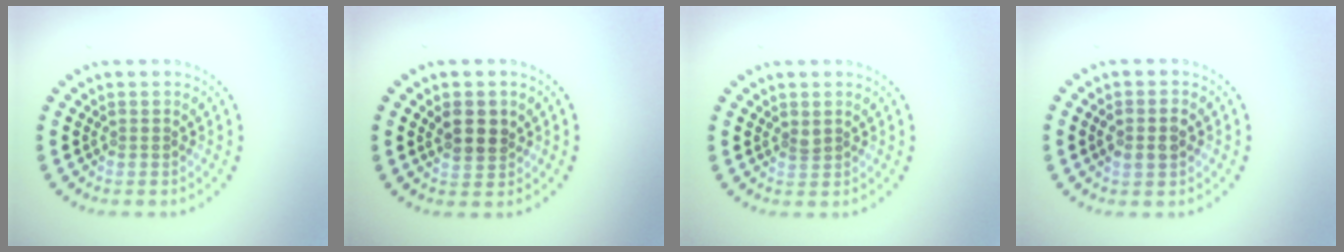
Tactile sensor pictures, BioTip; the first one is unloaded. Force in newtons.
{"total": 2.6, "press": 2.4, "slide": 1.0}
{"total": 0.7, "press": 0.5, "slide": 0.5}
{"total": 2.0, "press": 2.0, "slide": 0.0}